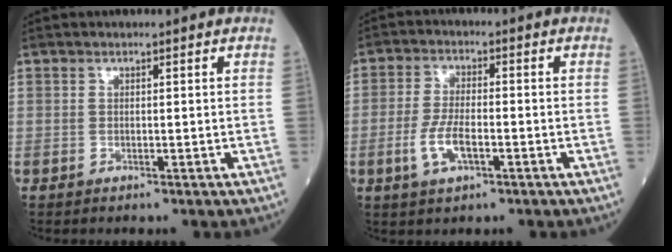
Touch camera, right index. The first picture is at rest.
{"total": 5.9, "force": [-2.0, 2.0, 5.2], "torque": [-0.110, -0.002, -0.037]}